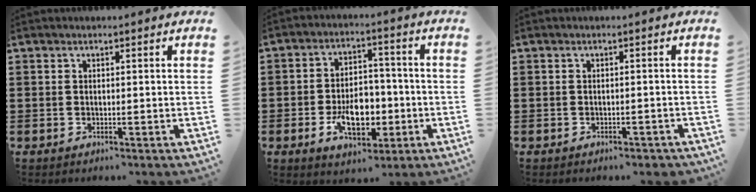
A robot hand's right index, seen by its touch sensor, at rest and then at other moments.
{"total": 8.6, "force": [-2.5, 5.1, 6.4], "torque": [-0.103, -0.001, -0.049]}
{"total": 1.0, "force": [-0.9, 0.2, 0.4], "torque": [-0.012, -0.004, -0.018]}